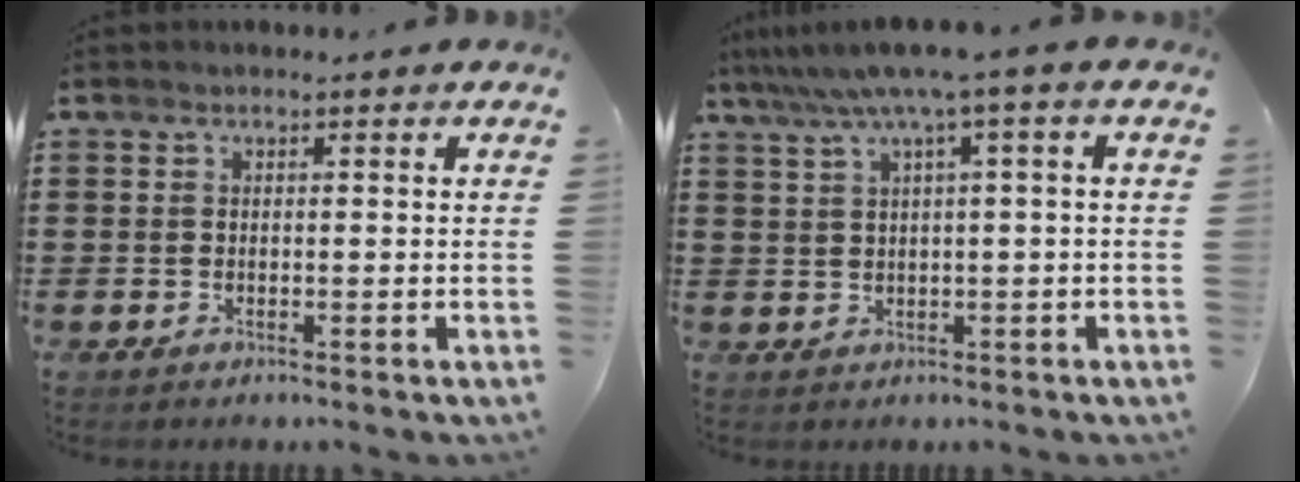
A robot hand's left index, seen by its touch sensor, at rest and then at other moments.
{"total": 5.2, "force": [2.0, -0.6, 4.7], "torque": [-0.094, -0.014, 0.031]}